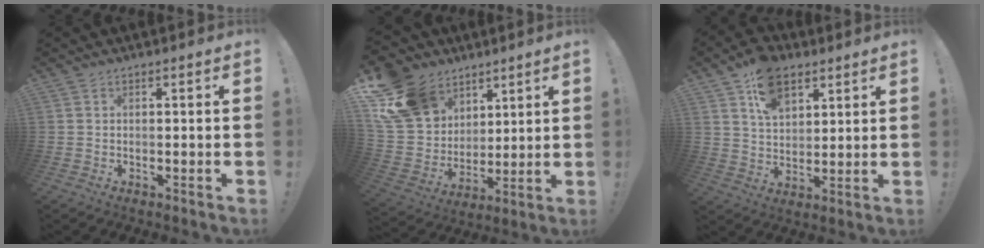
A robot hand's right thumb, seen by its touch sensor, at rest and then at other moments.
{"total": 18.3, "force": [9.8, 13.7, 7.1], "torque": [-0.136, -0.054, 0.208]}
{"total": 12.2, "force": [7.0, 7.7, 6.3], "torque": [-0.102, -0.028, 0.132]}